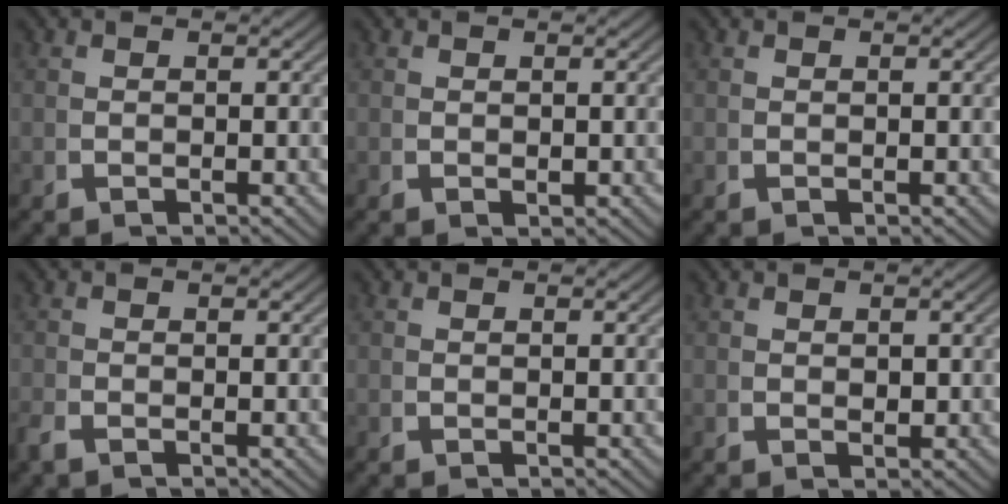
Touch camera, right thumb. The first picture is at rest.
{"total": 0.8, "force": [0.3, 0.5, 0.5], "torque": [-0.009, -0.002, 0.008]}
{"total": 0.0}
{"total": 0.7, "force": [-0.6, 0.1, 0.3], "torque": [-0.004, -0.001, -0.013]}
{"total": 0.0}
{"total": 1.1, "force": [0.4, 0.8, 0.6], "torque": [-0.011, -0.005, 0.011]}